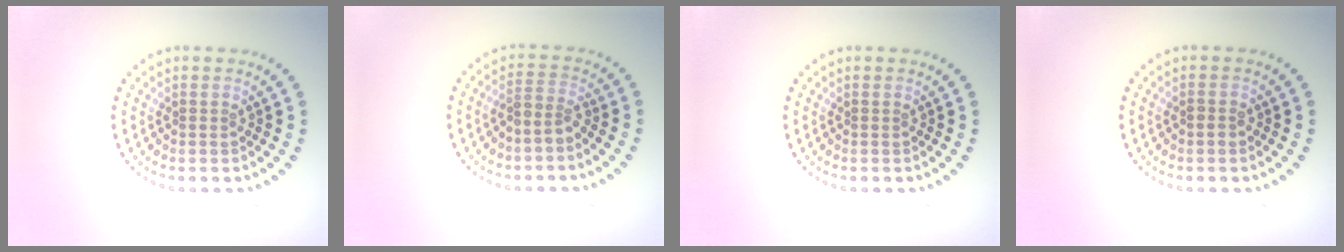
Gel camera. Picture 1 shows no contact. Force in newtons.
{"total": 2.2, "press": 1.6, "slide": 1.5}
{"total": 0.0}
{"total": 0.8, "press": 0.8, "slide": 0.1}